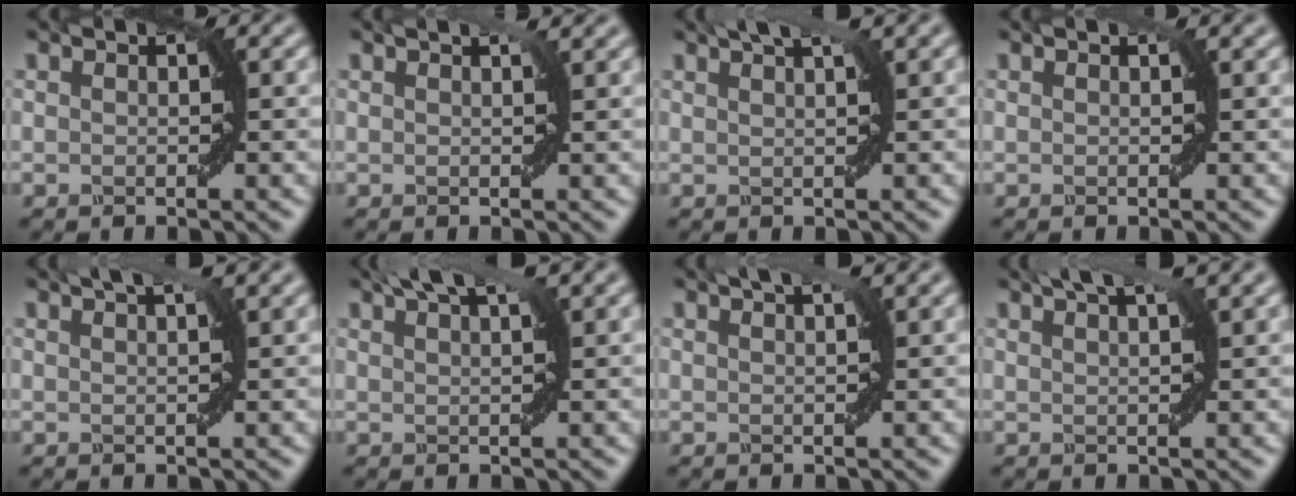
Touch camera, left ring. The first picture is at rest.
{"total": 2.0, "force": [1.2, 0.8, 1.4], "torque": [-0.006, 0.004, -0.001]}
{"total": 4.2, "force": [2.5, 1.2, 3.1], "torque": [-0.031, 0.020, 0.016]}
{"total": 0.5, "force": [0.3, 0.2, 0.4], "torque": [-0.011, 0.003, 0.004]}
{"total": 4.1, "force": [2.4, 1.3, 3.0], "torque": [-0.027, 0.017, 0.011]}
{"total": 4.7, "force": [2.9, 1.1, 3.5], "torque": [-0.046, 0.024, 0.032]}
{"total": 3.6, "force": [2.1, 1.2, 2.7], "torque": [-0.023, 0.014, 0.009]}
{"total": 4.8, "force": [3.0, 1.3, 3.5], "torque": [-0.038, 0.024, 0.022]}